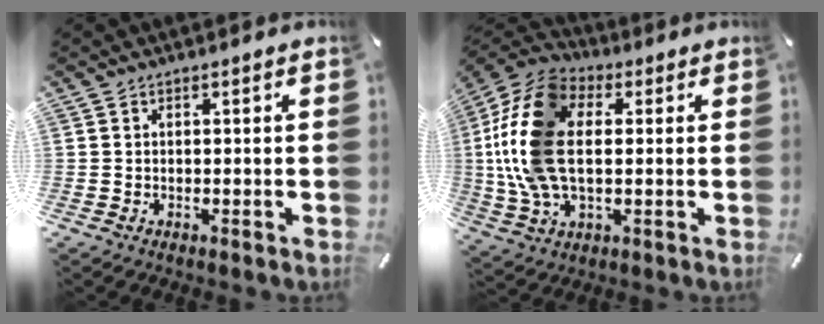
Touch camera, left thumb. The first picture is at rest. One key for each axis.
{"total": 17.2, "fx": 1.4, "fy": 11.0, "fz": 13.2, "tx": -0.312, "ty": 0.003, "tz": 0.024}